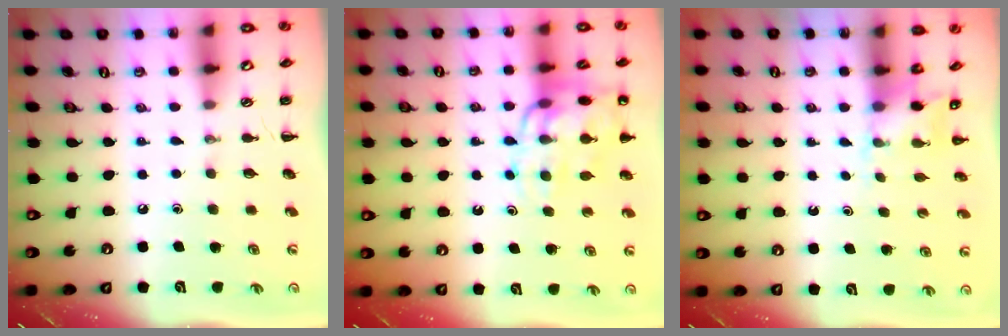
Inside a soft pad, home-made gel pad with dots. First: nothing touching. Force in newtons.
{"total": 14.0, "press": 13.7, "slide": 2.7}
{"total": 3.0, "press": 2.8, "slide": 1.0}